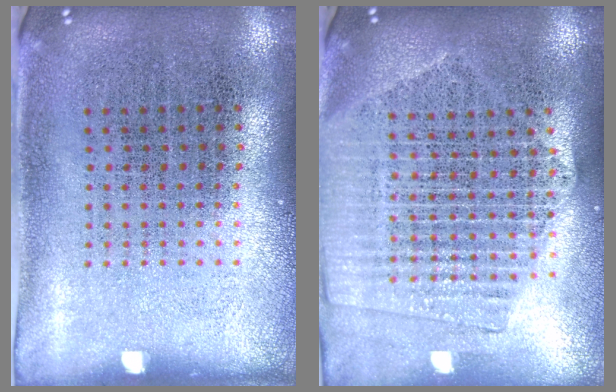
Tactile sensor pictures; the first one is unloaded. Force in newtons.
{"total": 2.1, "press": 1.9, "slide": 0.9}